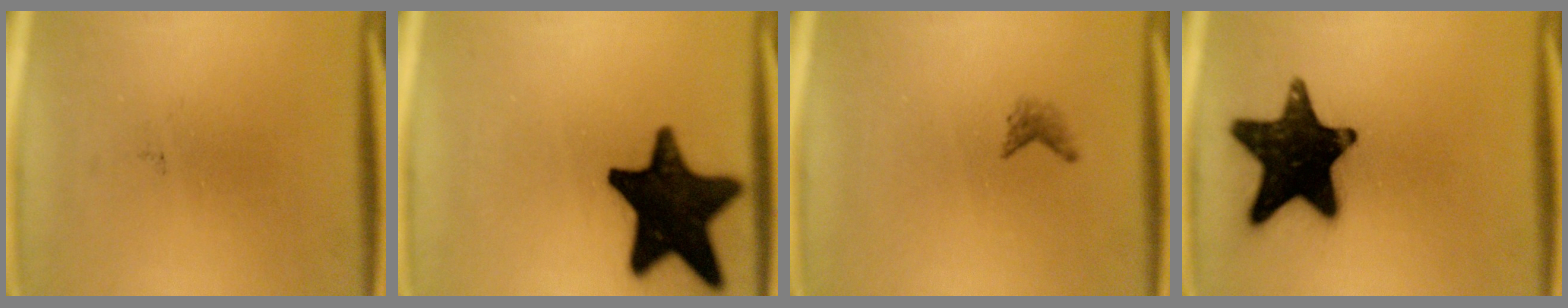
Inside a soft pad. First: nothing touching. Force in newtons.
{"total": 19.7}
{"total": 1.1}
{"total": 18.2}